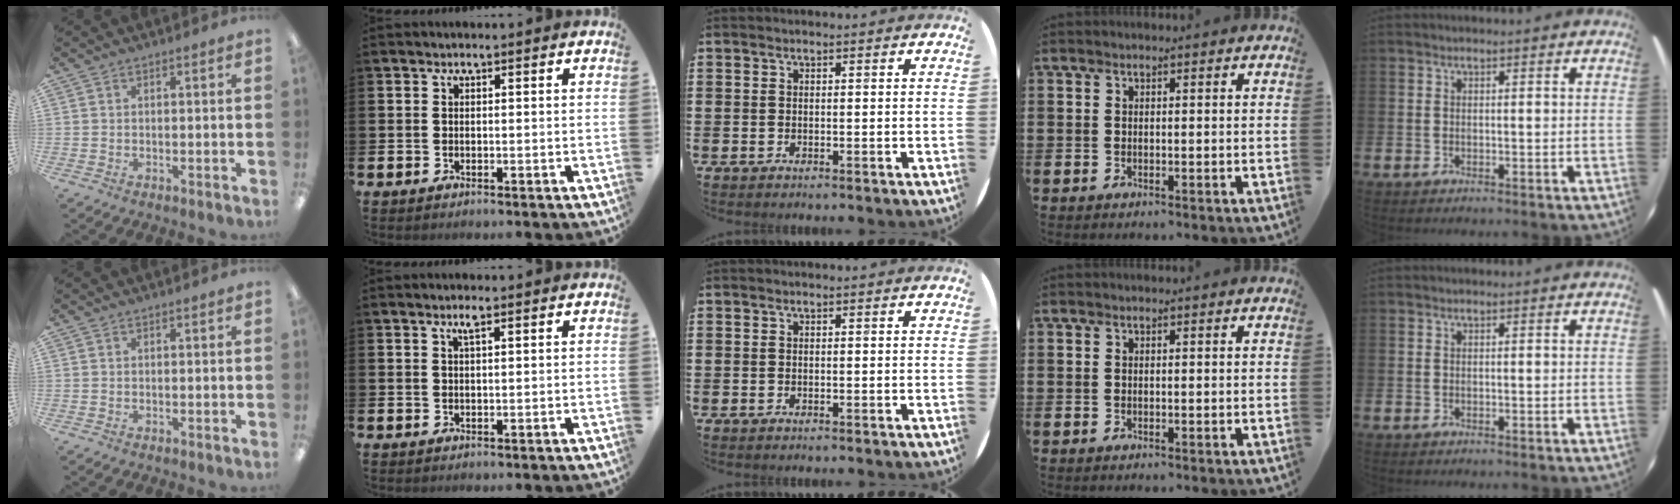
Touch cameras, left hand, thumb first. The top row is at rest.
{"index": {"total": 1.4, "force": [1.0, 0.2, 1.0], "torque": [-0.018, 0.001, 0.015]}}